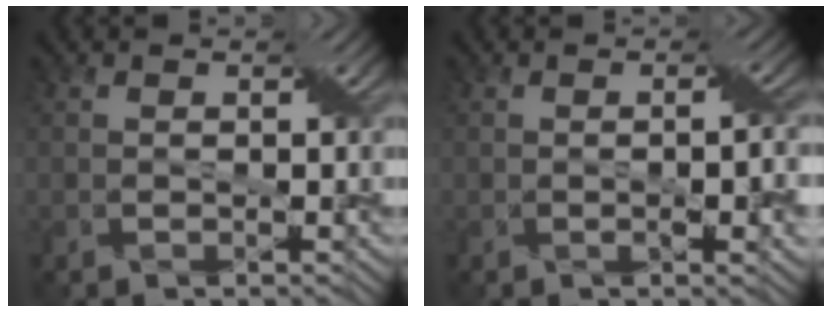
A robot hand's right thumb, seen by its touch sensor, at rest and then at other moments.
{"total": 3.8, "force": [-0.5, 0.8, 3.7], "torque": [-0.059, 0.000, -0.005]}